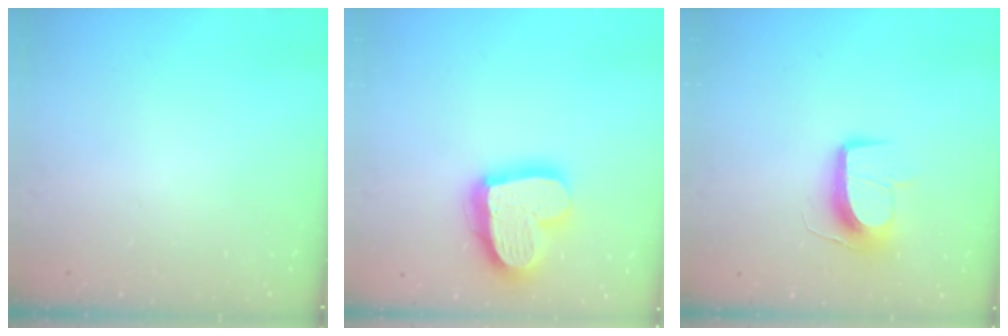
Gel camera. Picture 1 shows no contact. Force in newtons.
{"total": 20.2, "press": 20.1, "slide": 2.0}
{"total": 11.6, "press": 11.6, "slide": 0.1}